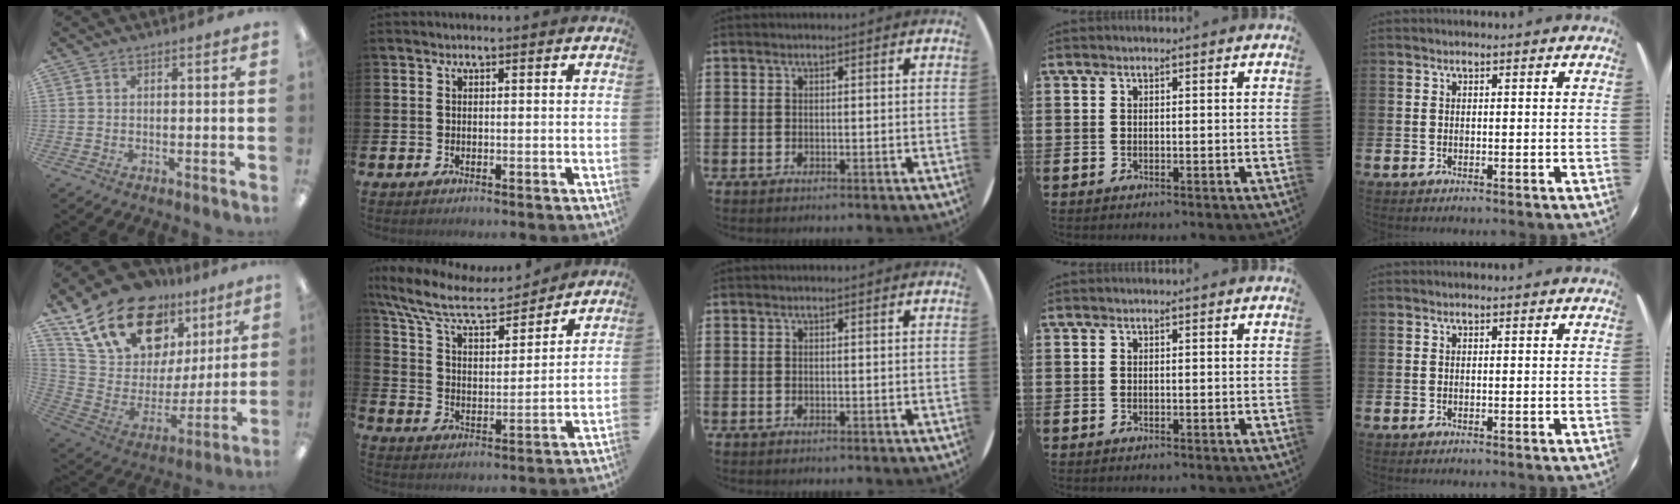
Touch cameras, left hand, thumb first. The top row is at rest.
{"thumb": {"total": 22.2, "force": [14.9, 11.7, 11.5], "torque": [-0.209, -0.090, 0.274]}, "index": {"total": 10.3, "force": [8.9, 2.9, 4.4], "torque": [-0.119, -0.052, 0.152]}}